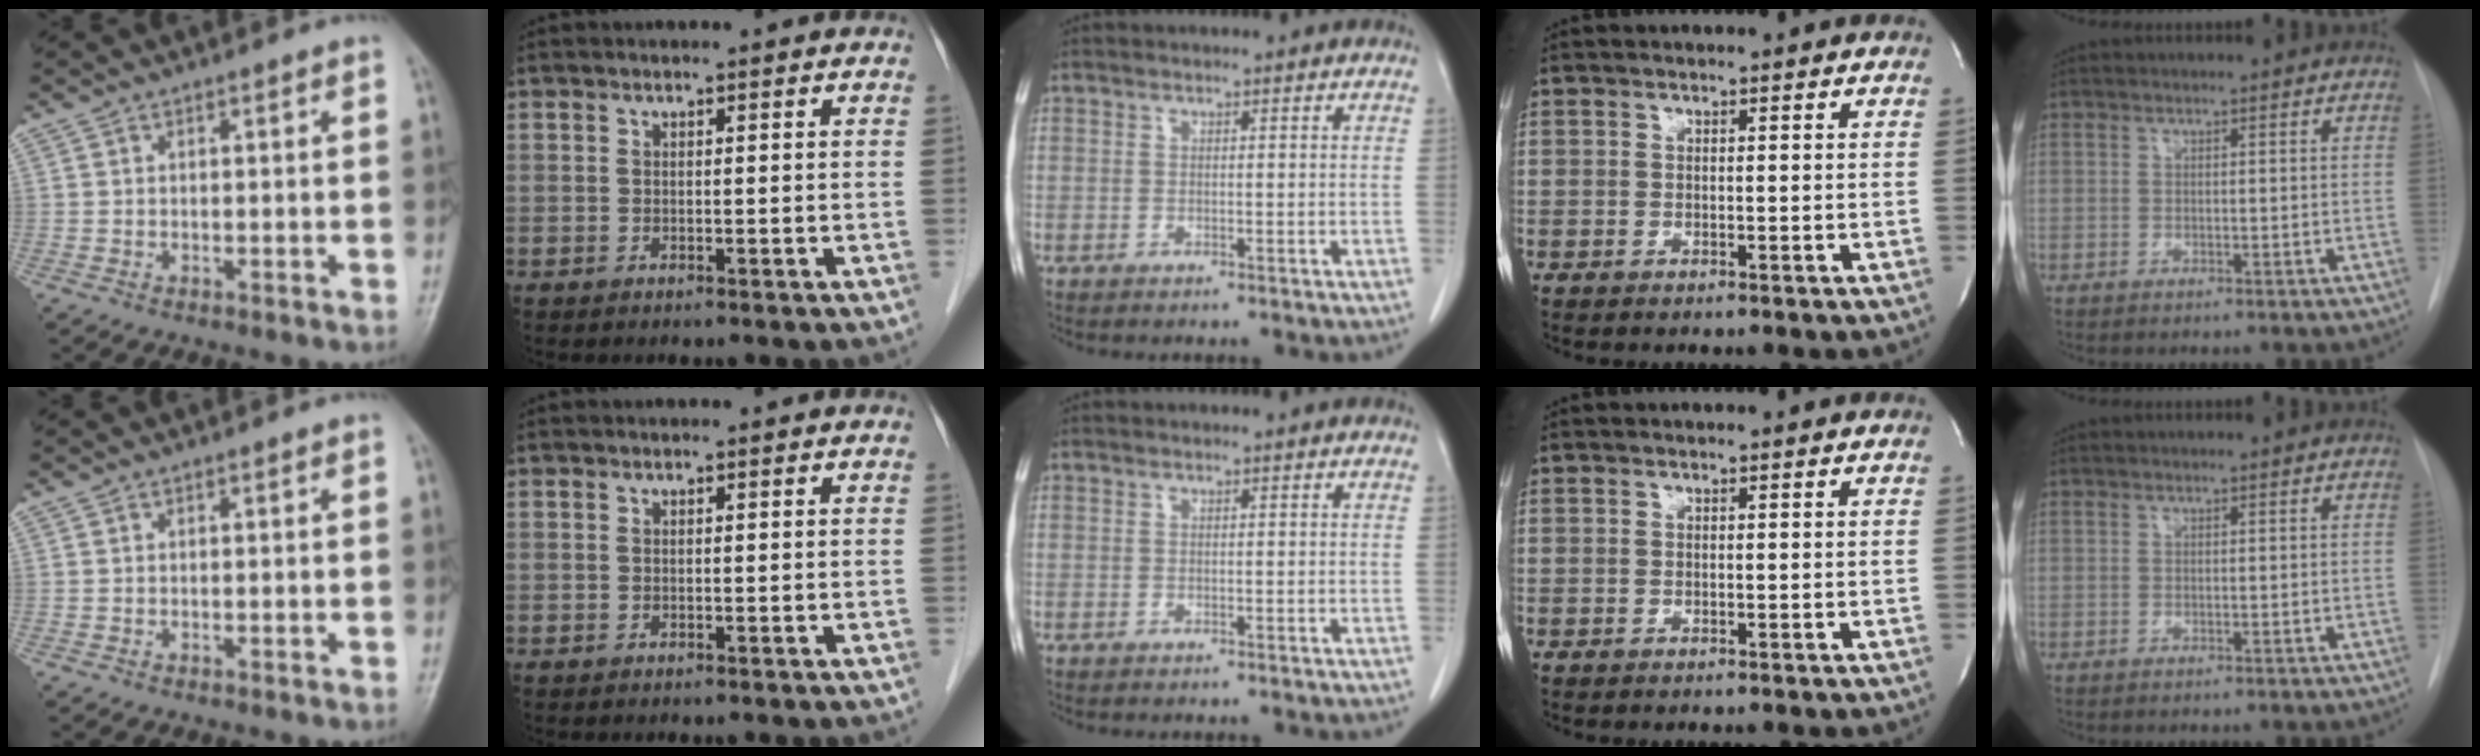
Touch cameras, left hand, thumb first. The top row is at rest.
{}